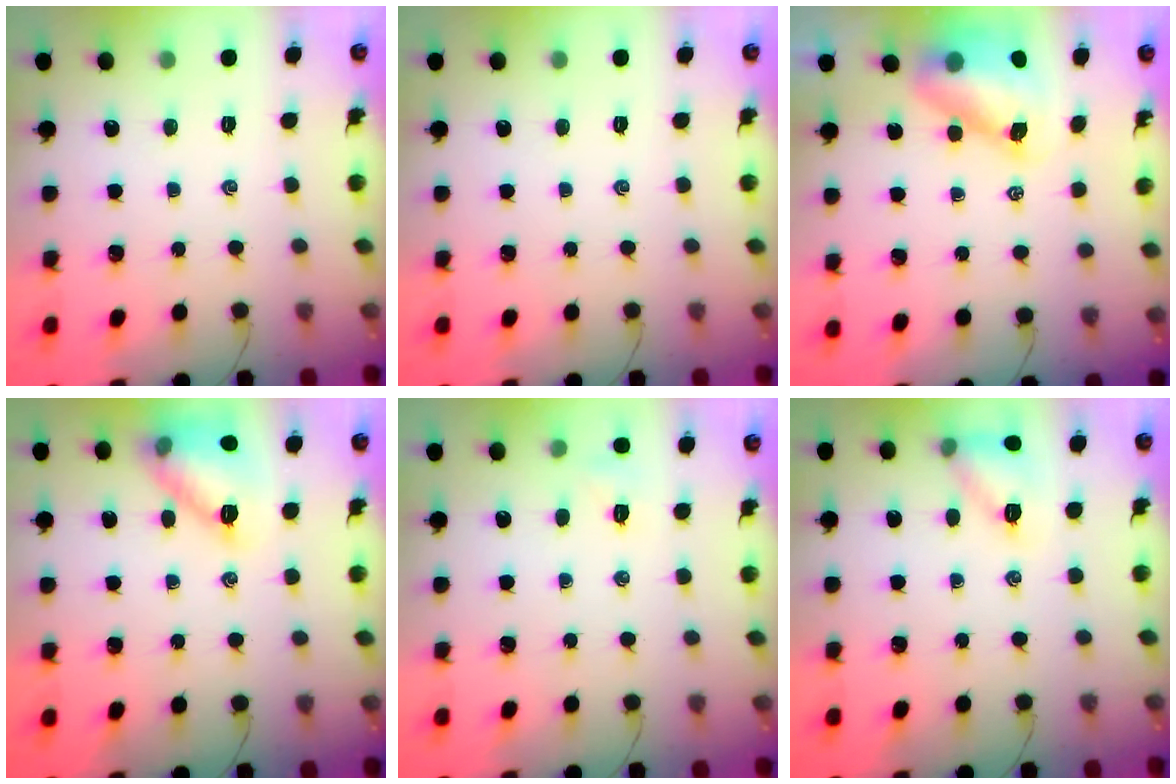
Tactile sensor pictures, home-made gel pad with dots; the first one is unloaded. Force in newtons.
{"total": 0.0}
{"total": 8.2, "press": 8.0, "slide": 1.5}
{"total": 12.2, "press": 12.2, "slide": 0.1}
{"total": 4.8, "press": 4.7, "slide": 0.9}
{"total": 10.4, "press": 10.4, "slide": 0.5}